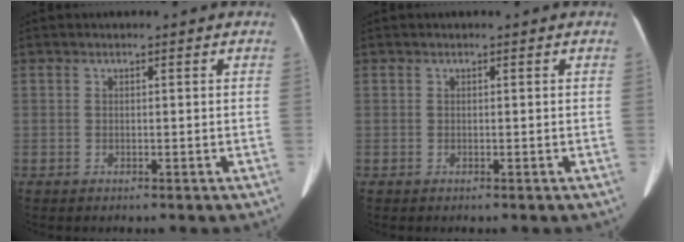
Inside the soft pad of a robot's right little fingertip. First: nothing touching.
{"total": 0.0}